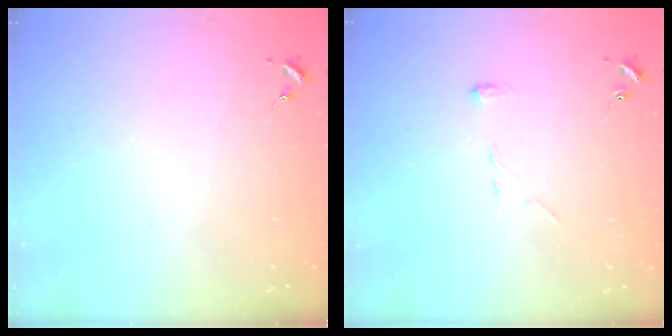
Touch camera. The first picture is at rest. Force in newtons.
{"total": 6.4, "press": 6.4, "slide": 0.3}